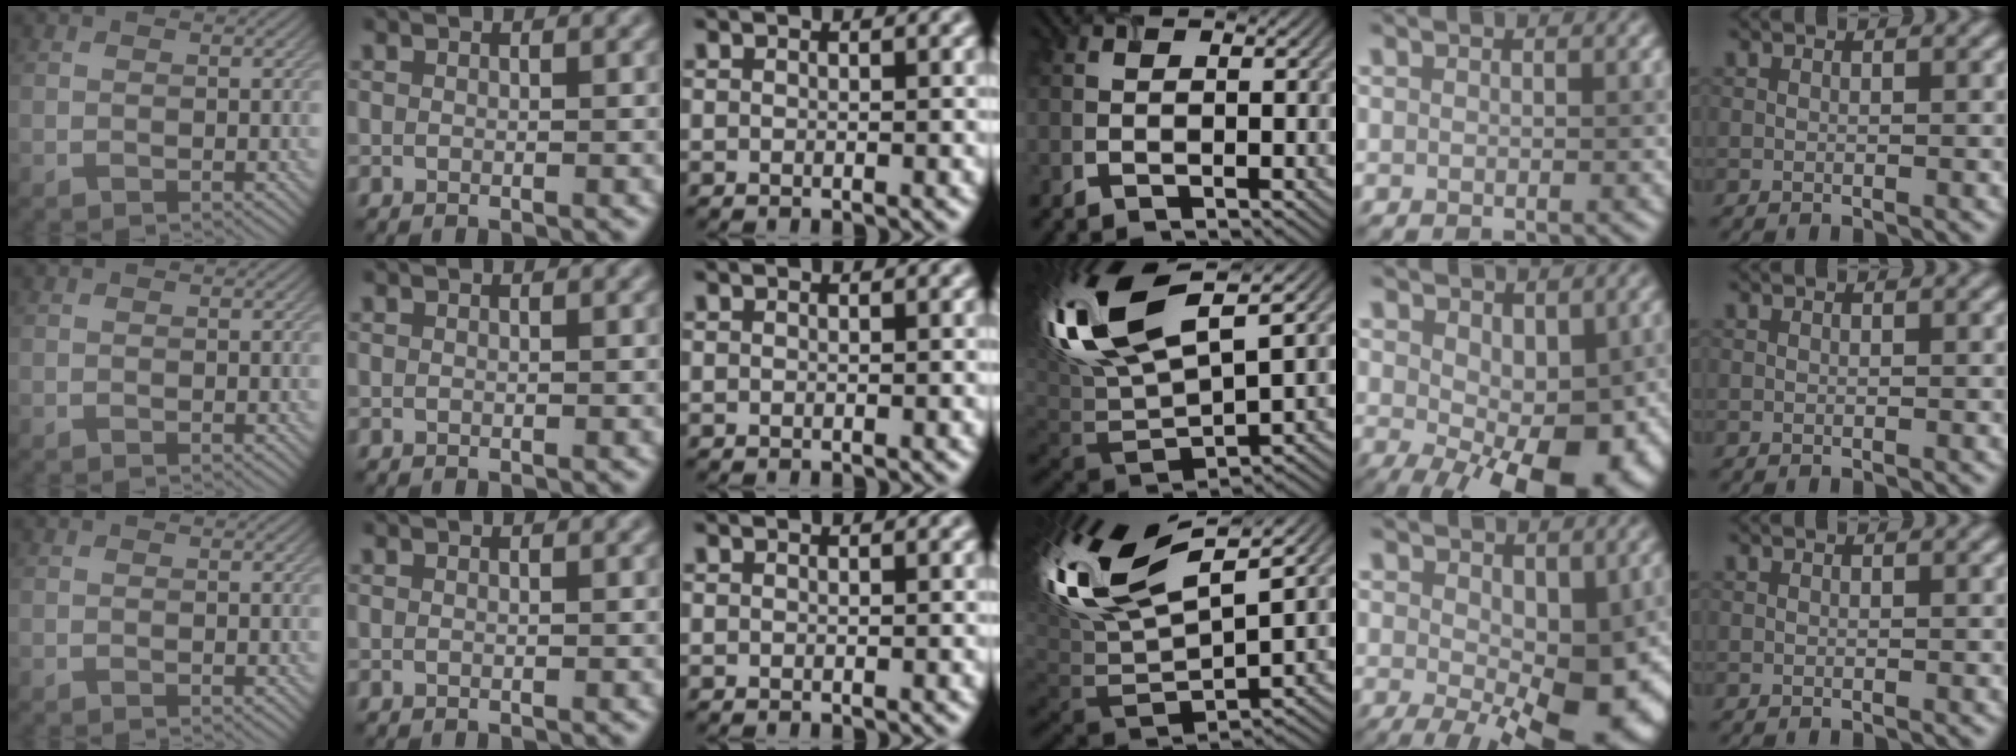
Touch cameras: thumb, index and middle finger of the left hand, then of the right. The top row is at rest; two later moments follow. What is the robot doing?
{"motion": "close", "object": "airpods case & airpods"}